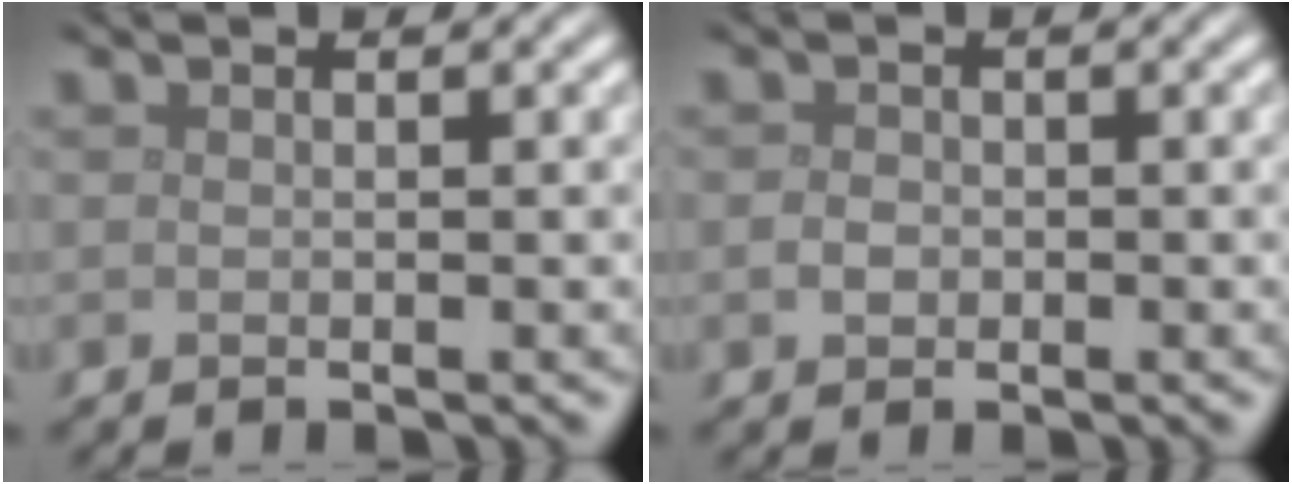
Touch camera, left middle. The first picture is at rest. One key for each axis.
{"total": 1.1, "fx": -0.3, "fy": 0.9, "fz": 0.6, "tx": -0.011, "ty": -0.001, "tz": -0.009}